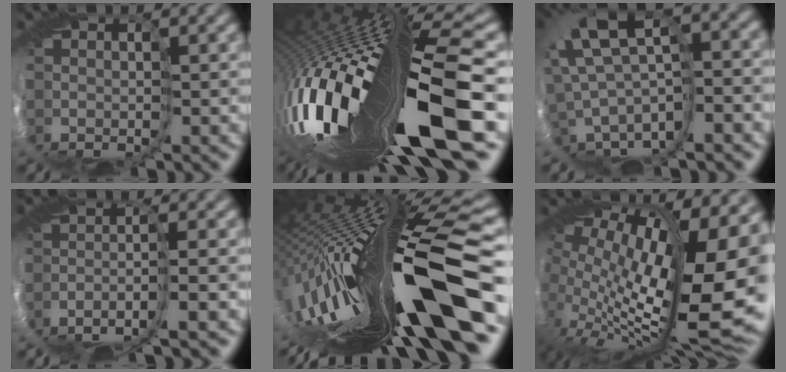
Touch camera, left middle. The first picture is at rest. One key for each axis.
{"total": 15.8, "fx": -3.1, "fy": 3.5, "fz": 15.1, "tx": -0.298, "ty": -0.029, "tz": -0.036}
{"total": 5.2, "fx": 2.6, "fy": 0.9, "fz": 4.3, "tx": -0.091, "ty": 0.031, "tz": 0.043}
{"total": 2.7, "fx": -2.4, "fy": -0.5, "fz": 1.1, "tx": -0.023, "ty": 0.001, "tz": -0.054}
{"total": 16.5, "fx": -3.5, "fy": 2.3, "fz": 16.0, "tx": -0.274, "ty": 0.014, "tz": -0.068}
{"total": 13.8, "fx": 1.8, "fy": 5.7, "fz": 12.4, "tx": -0.188, "ty": -0.010, "tz": 0.046}